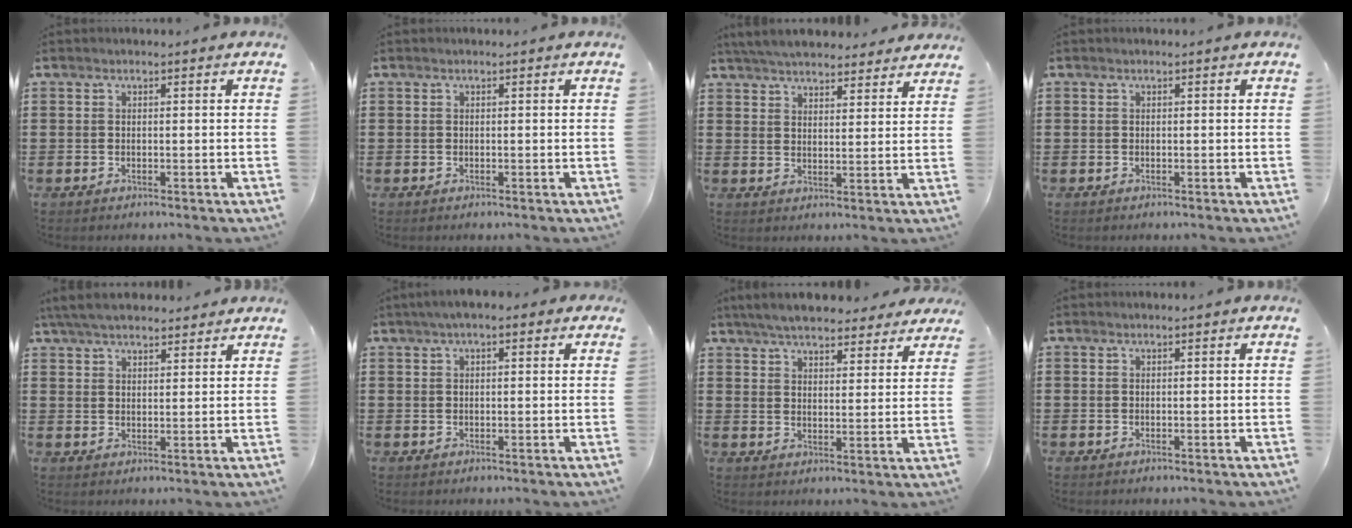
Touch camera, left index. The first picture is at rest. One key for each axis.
{"total": 0.0}
{"total": 5.6, "fx": 5.4, "fy": 0.7, "fz": 1.2, "tx": -0.040, "ty": -0.016, "tz": 0.100}
{"total": 0.0}
{"total": 5.6, "fx": 5.0, "fy": 1.3, "fz": 2.1, "tx": -0.055, "ty": -0.005, "tz": 0.096}
{"total": 2.2, "fx": 1.0, "fy": 0.9, "fz": 1.8, "tx": -0.036, "ty": 0.009, "tz": 0.017}
{"total": 6.0, "fx": 5.7, "fy": 1.0, "fz": 1.7, "tx": -0.054, "ty": -0.016, "tz": 0.105}
{"total": 0.0}